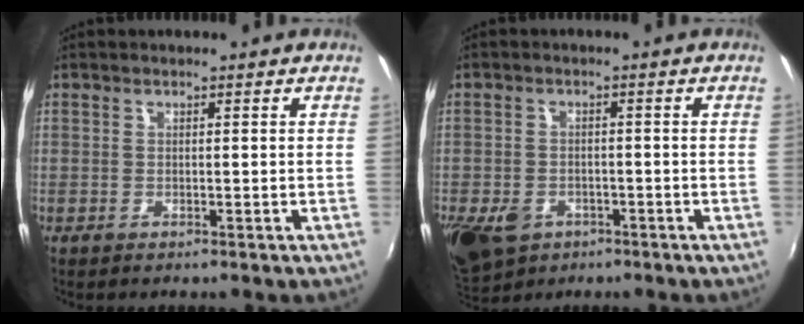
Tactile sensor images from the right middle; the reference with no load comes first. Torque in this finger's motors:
{"motor_torque": [1.07, -1.07, 0.52, 0.10]}